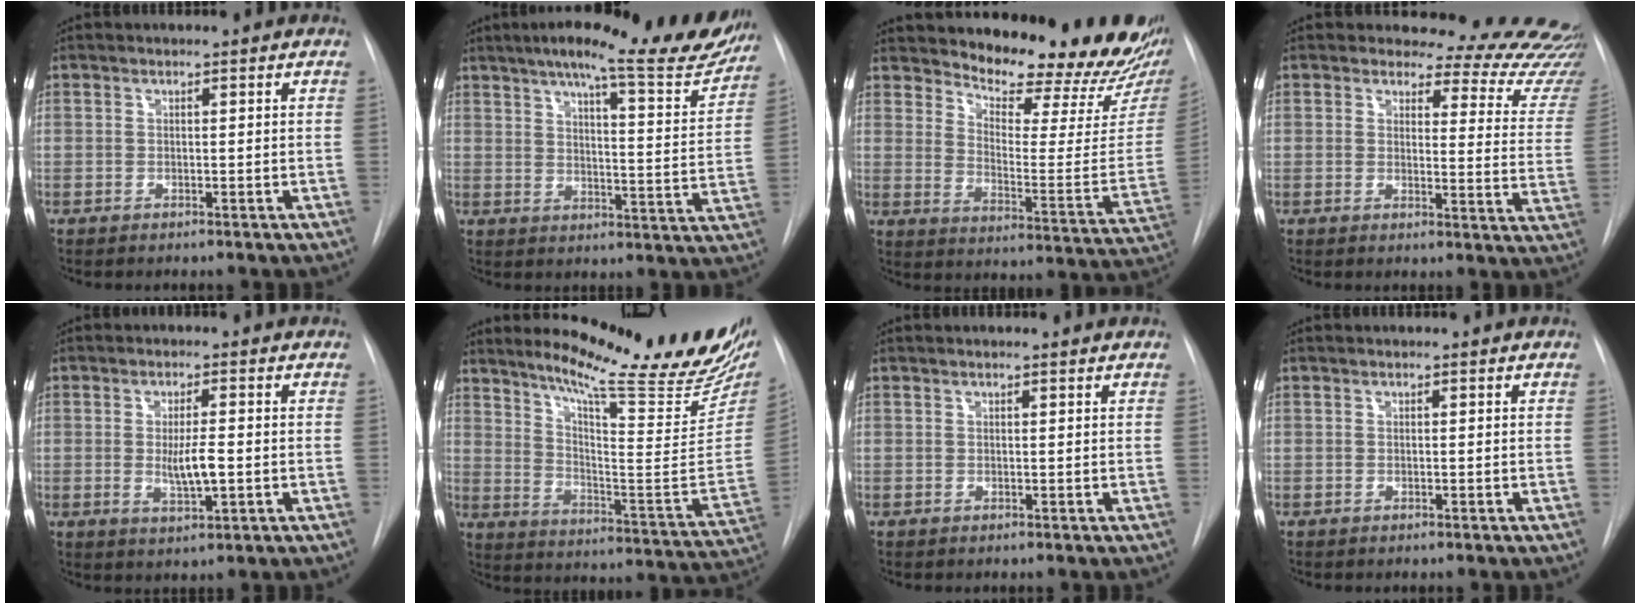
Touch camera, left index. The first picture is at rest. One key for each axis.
{"total": 20.0, "fx": 16.9, "fy": 2.8, "fz": 10.4, "tx": -0.144, "ty": -0.032, "tz": 0.203}
{"total": 20.7, "fx": 18.9, "fy": 2.8, "fz": 8.0, "tx": -0.112, "ty": -0.105, "tz": 0.235}
{"total": 16.6, "fx": 15.9, "fy": 3.7, "fz": 2.8, "tx": 0.003, "ty": -0.125, "tz": 0.140}
{"total": 4.7, "fx": -0.8, "fy": 1.0, "fz": 4.6, "tx": -0.083, "ty": -0.011, "tz": -0.012}
{"total": 24.1, "fx": 19.7, "fy": 2.6, "fz": 13.6, "tx": -0.201, "ty": -0.084, "tz": 0.260}
{"total": 0.7, "fx": 0.5, "fy": 0.0, "fz": 0.4, "tx": -0.010, "ty": 0.006, "tz": 0.006}
{"total": 0.0}